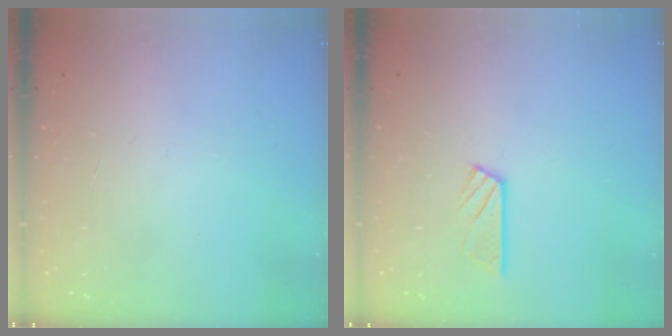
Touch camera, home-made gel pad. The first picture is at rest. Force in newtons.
{"total": 5.7, "press": 5.7, "slide": 0.5}